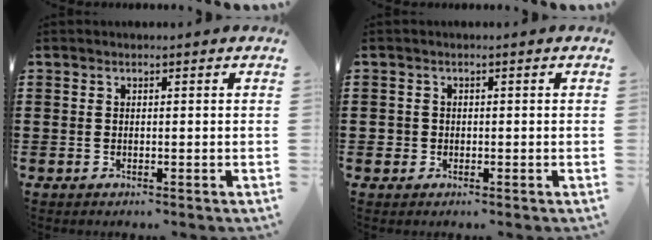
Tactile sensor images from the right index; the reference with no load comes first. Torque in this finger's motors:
{"motor_torque": [0.66, 0.28, 0.08, 0.01]}